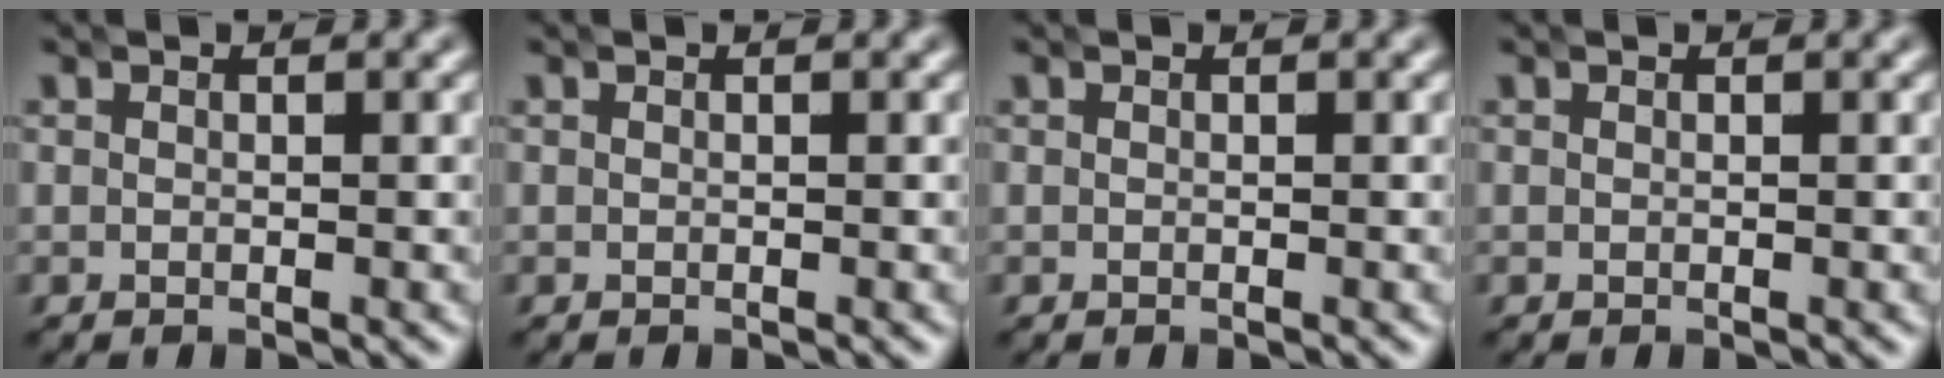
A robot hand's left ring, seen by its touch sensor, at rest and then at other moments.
{"total": 0.0}
{"total": 0.0}
{"total": 0.0}